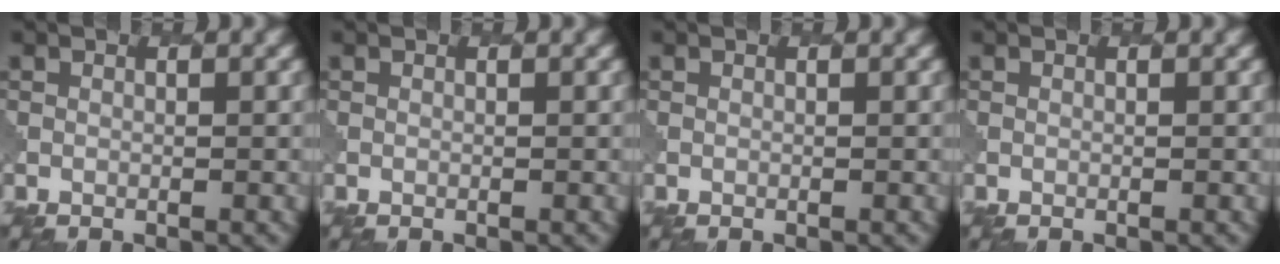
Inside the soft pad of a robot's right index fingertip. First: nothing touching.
{"total": 0.0}
{"total": 0.0}
{"total": 0.0}